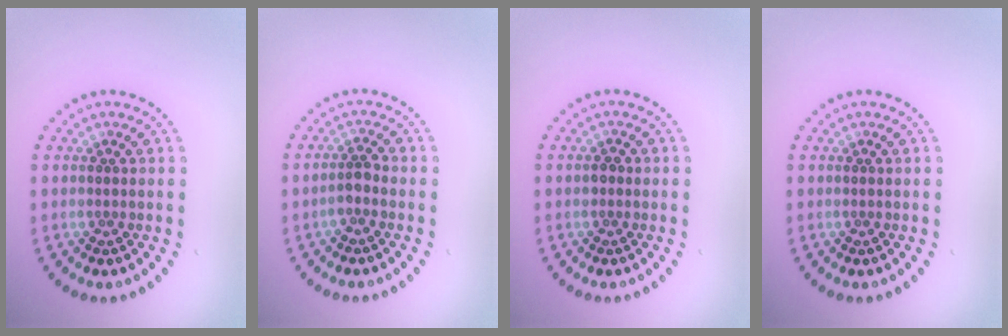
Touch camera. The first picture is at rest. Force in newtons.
{"total": 1.4, "press": 1.2, "slide": 0.8}
{"total": 0.8, "press": 0.8, "slide": 0.2}
{"total": 0.0}